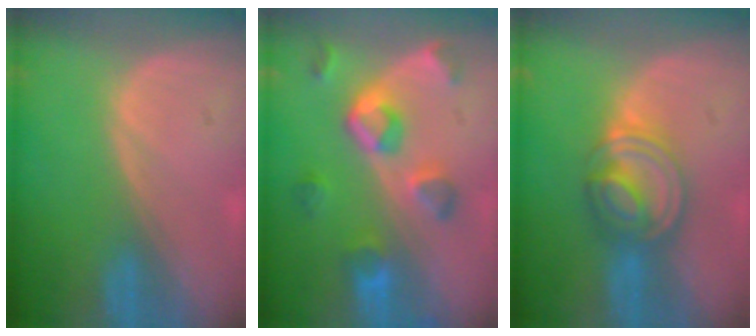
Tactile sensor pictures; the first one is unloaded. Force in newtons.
{"total": 7.4, "press": 7.4, "slide": 0.4}
{"total": 7.0, "press": 6.3, "slide": 3.1}